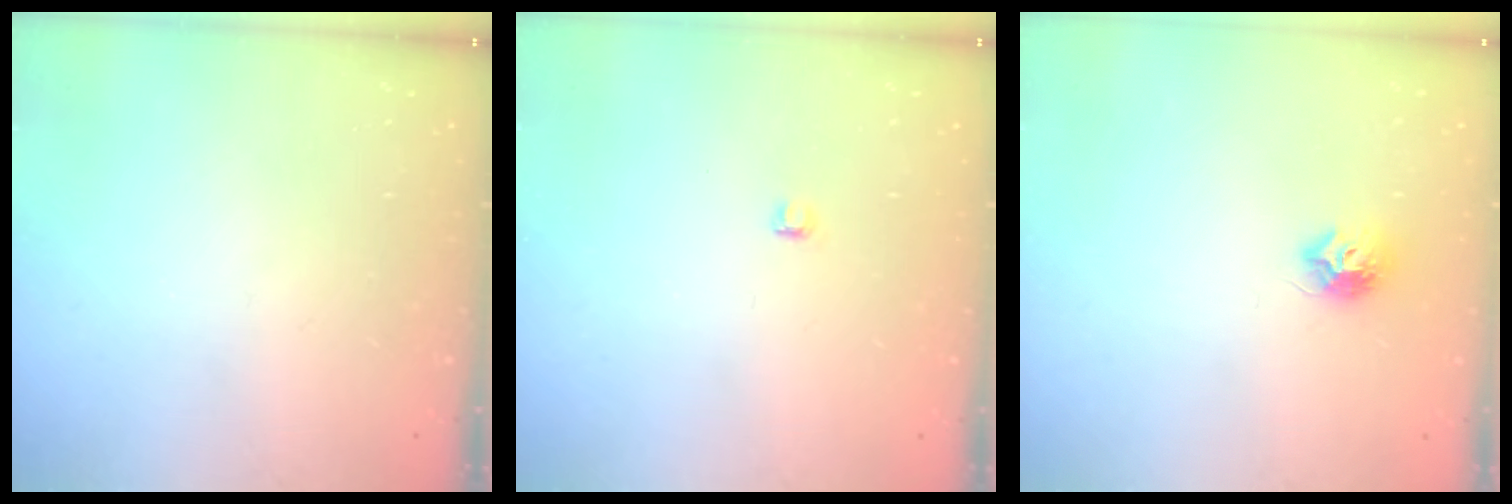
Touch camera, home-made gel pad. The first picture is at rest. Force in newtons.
{"total": 2.8, "press": 2.7, "slide": 0.3}
{"total": 7.5, "press": 7.5, "slide": 0.7}